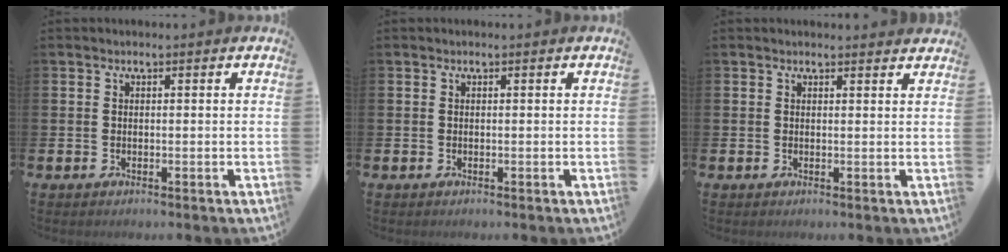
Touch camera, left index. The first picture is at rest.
{"total": 0.0}
{"total": 1.0, "force": [1.0, 0.1, 0.1], "torque": [0.009, -0.003, 0.015]}